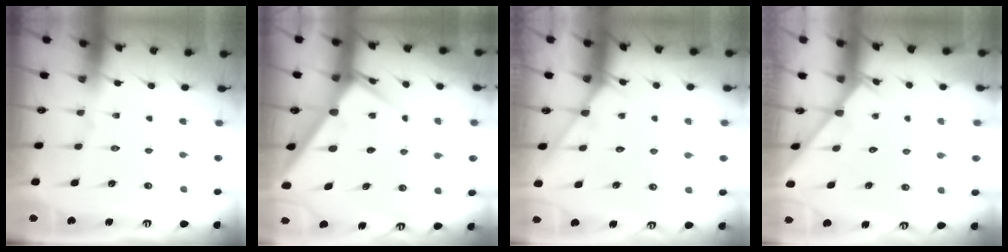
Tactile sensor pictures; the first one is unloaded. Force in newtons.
{"total": 6.1, "press": 6.0, "slide": 0.6}
{"total": 3.0, "press": 3.0, "slide": 0.3}
{"total": 2.0, "press": 2.0, "slide": 0.2}